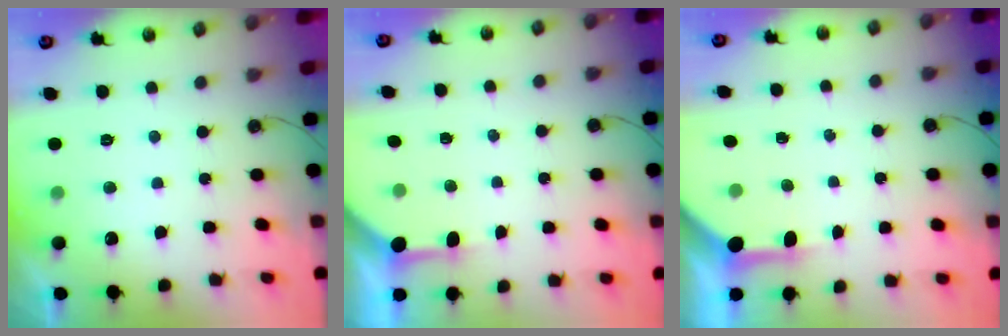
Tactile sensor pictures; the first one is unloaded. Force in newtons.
{"total": 3.6, "press": 3.5, "slide": 0.5}
{"total": 4.4, "press": 4.4, "slide": 0.5}